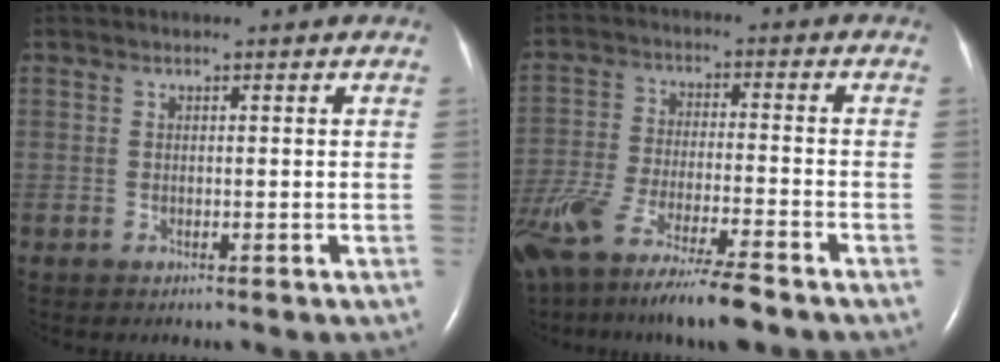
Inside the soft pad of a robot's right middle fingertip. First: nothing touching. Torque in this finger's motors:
{"motor_torque": [1.09, -1.04, 0.29, 0.11]}